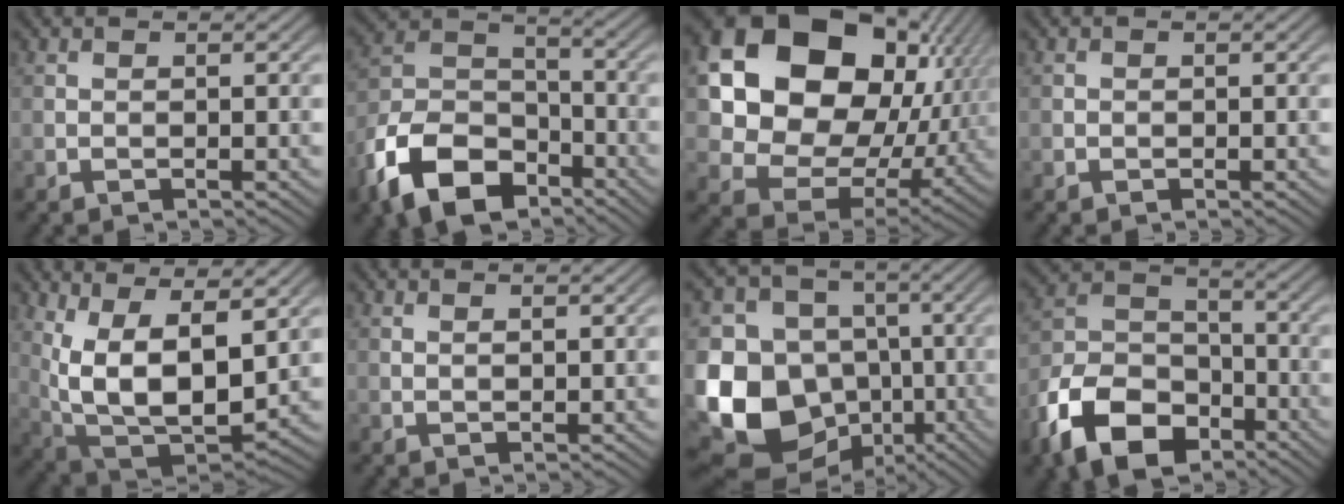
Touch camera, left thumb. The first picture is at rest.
{"total": 13.9, "force": [-8.3, 8.1, 7.7], "torque": [-0.184, -0.021, -0.176]}
{"total": 20.0, "force": [4.7, 15.4, 11.9], "torque": [-0.261, -0.015, 0.114]}
{"total": 0.6, "force": [-0.1, 0.6, 0.0], "torque": [0.004, -0.005, -0.005]}
{"total": 15.6, "force": [3.8, 8.0, 12.9], "torque": [-0.250, -0.018, 0.083]}
{"total": 1.0, "force": [0.6, 0.3, 0.6], "torque": [-0.015, -0.002, 0.013]}
{"total": 16.7, "force": [-4.4, 13.9, 8.2], "torque": [-0.218, -0.024, -0.085]}
{"total": 13.7, "force": [-7.8, 8.4, 7.4], "torque": [-0.184, -0.023, -0.166]}